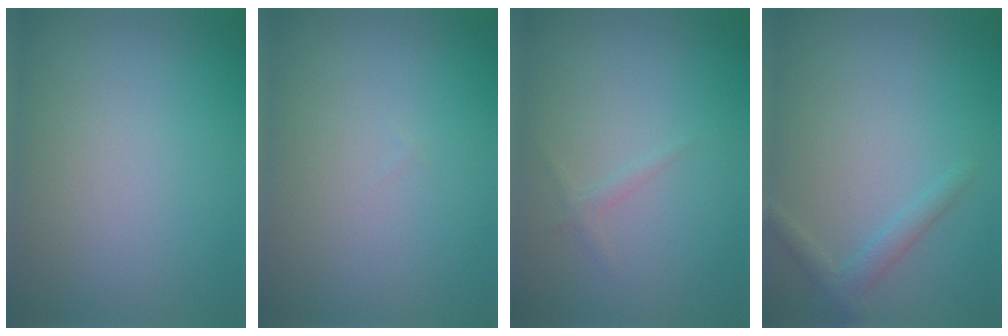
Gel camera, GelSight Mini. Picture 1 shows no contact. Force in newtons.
{"total": 0.0}
{"total": 0.7, "press": 0.7, "slide": 0.1}
{"total": 1.6, "press": 1.6, "slide": 0.1}